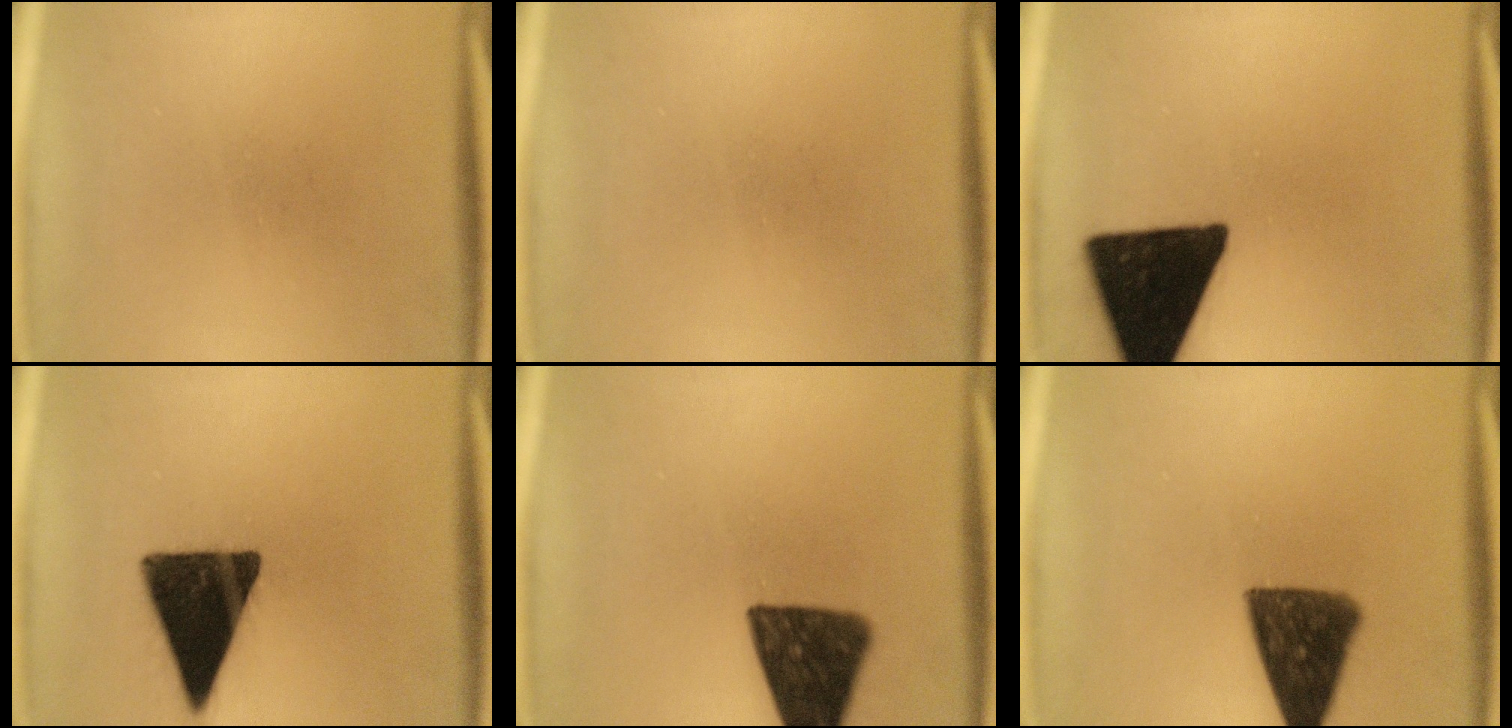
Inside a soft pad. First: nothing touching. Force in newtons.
{"total": 0.0}
{"total": 19.0}
{"total": 16.3}
{"total": 13.9}
{"total": 12.2}